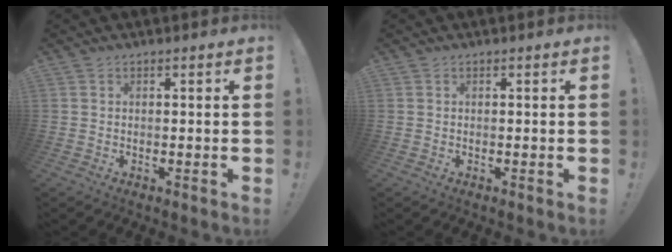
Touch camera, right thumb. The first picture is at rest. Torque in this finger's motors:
{"motor_torque": [0.00, 0.00, 0.00, 0.00, 0.00]}